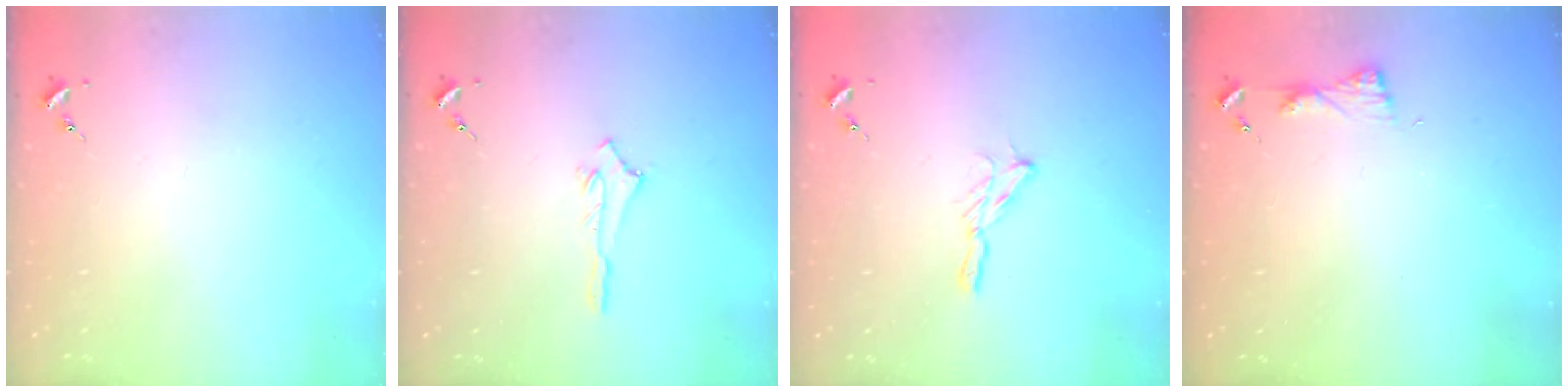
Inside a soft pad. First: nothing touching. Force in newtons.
{"total": 2.5, "press": 2.5, "slide": 0.2}
{"total": 5.4, "press": 5.4, "slide": 0.4}
{"total": 5.0, "press": 4.9, "slide": 0.6}